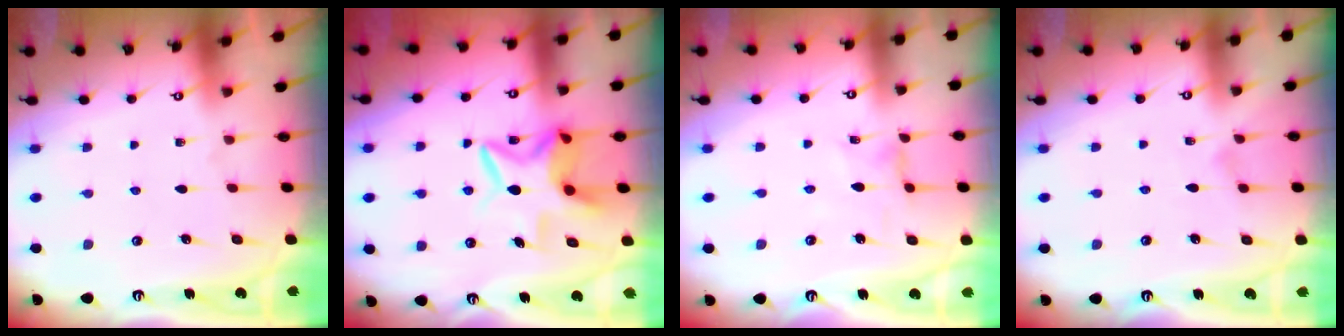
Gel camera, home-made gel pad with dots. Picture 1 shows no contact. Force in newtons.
{"total": 9.1, "press": 9.0, "slide": 1.5}
{"total": 0.7, "press": 0.7, "slide": 0.3}
{"total": 0.0}